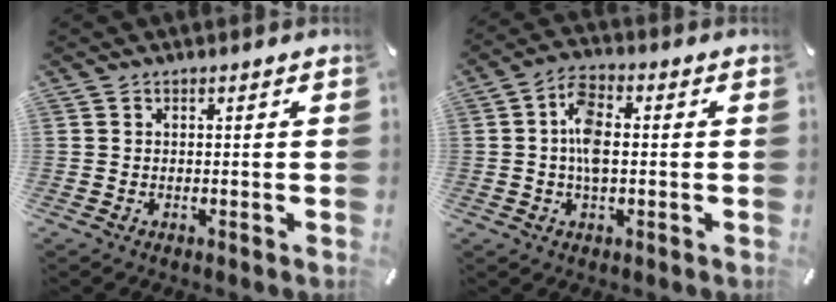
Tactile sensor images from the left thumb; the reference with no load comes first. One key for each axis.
{"total": 7.5, "fx": -0.1, "fy": 4.0, "fz": 6.4, "tx": -0.126, "ty": 0.003, "tz": -0.005}